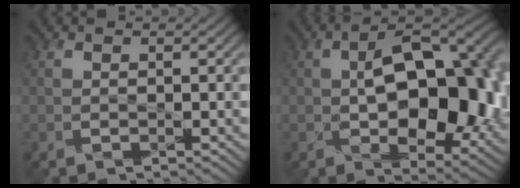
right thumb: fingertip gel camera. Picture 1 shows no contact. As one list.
[{"total": 15.8, "force": [0.1, 9.0, 12.9], "torque": [-0.183, -0.016, 0.020]}]